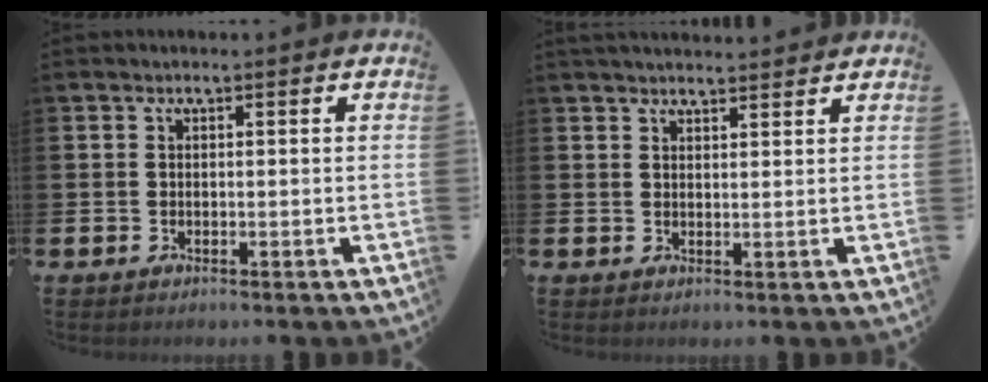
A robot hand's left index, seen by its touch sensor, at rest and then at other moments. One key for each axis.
{"total": 2.6, "fx": 2.6, "fy": 0.2, "fz": 0.2, "tx": -0.004, "ty": -0.011, "tz": 0.046}